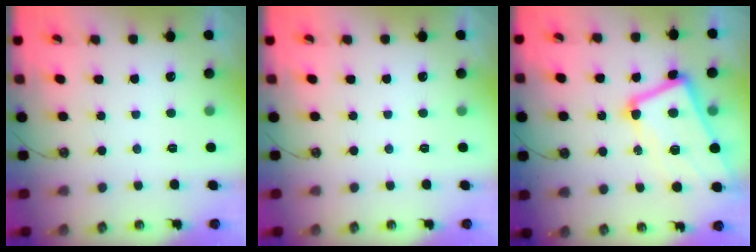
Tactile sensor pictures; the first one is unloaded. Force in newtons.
{"total": 0.0}
{"total": 10.6, "press": 10.3, "slide": 2.4}